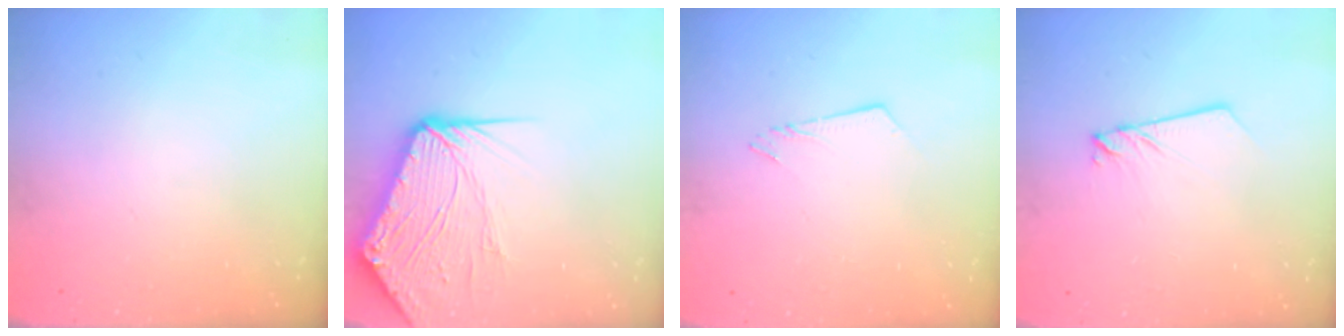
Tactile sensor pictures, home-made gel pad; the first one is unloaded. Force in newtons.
{"total": 12.6, "press": 12.5, "slide": 1.1}
{"total": 2.9, "press": 2.9, "slide": 0.2}
{"total": 2.1, "press": 2.1, "slide": 0.2}